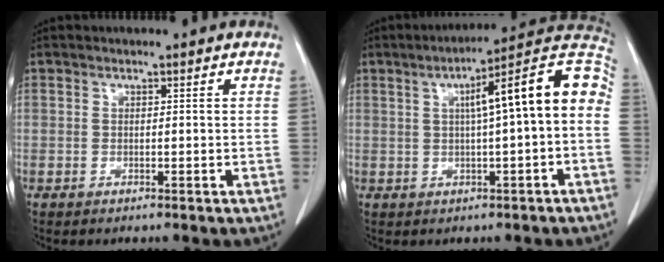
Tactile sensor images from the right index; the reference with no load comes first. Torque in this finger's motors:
{"motor_torque": [1.16, -0.36, 0.49, 0.07]}